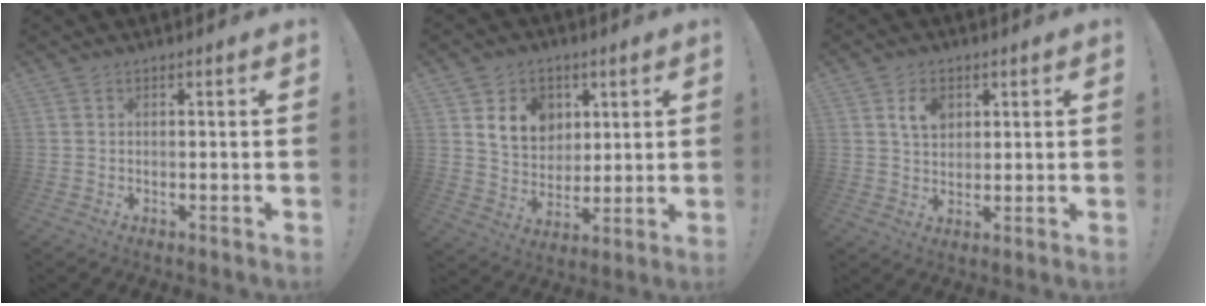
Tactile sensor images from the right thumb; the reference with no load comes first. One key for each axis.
{"total": 13.2, "fx": 5.7, "fy": 10.3, "fz": 5.9, "tx": -0.086, "ty": -0.021, "tz": 0.115}
{"total": 6.9, "fx": 2.9, "fy": 4.9, "fz": 3.9, "tx": -0.056, "ty": -0.003, "tz": 0.050}